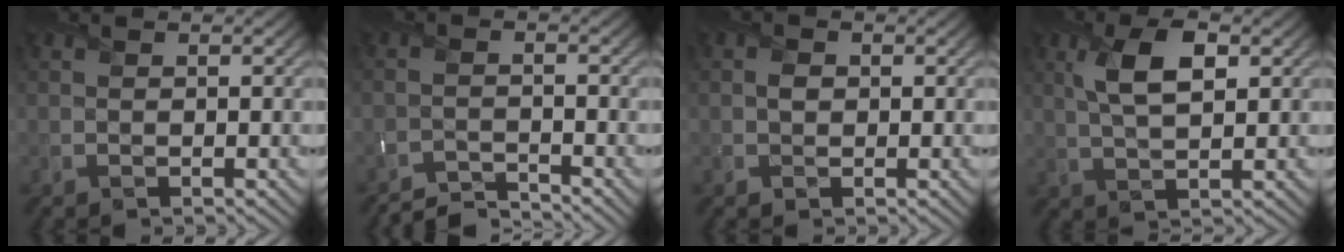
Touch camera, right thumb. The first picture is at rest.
{"total": 3.3, "force": [-3.3, 0.3, 0.6], "torque": [0.000, 0.000, -0.069]}
{"total": 1.3, "force": [0.1, 1.1, 0.6], "torque": [-0.014, -0.001, -0.002]}
{"total": 5.8, "force": [1.9, 2.4, 5.0], "torque": [-0.104, 0.003, 0.036]}